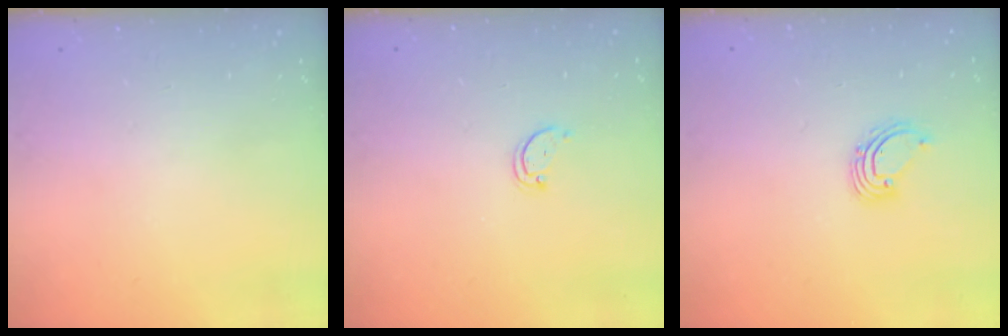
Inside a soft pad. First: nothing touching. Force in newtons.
{"total": 2.8, "press": 2.7, "slide": 0.3}
{"total": 2.6, "press": 2.6, "slide": 0.2}